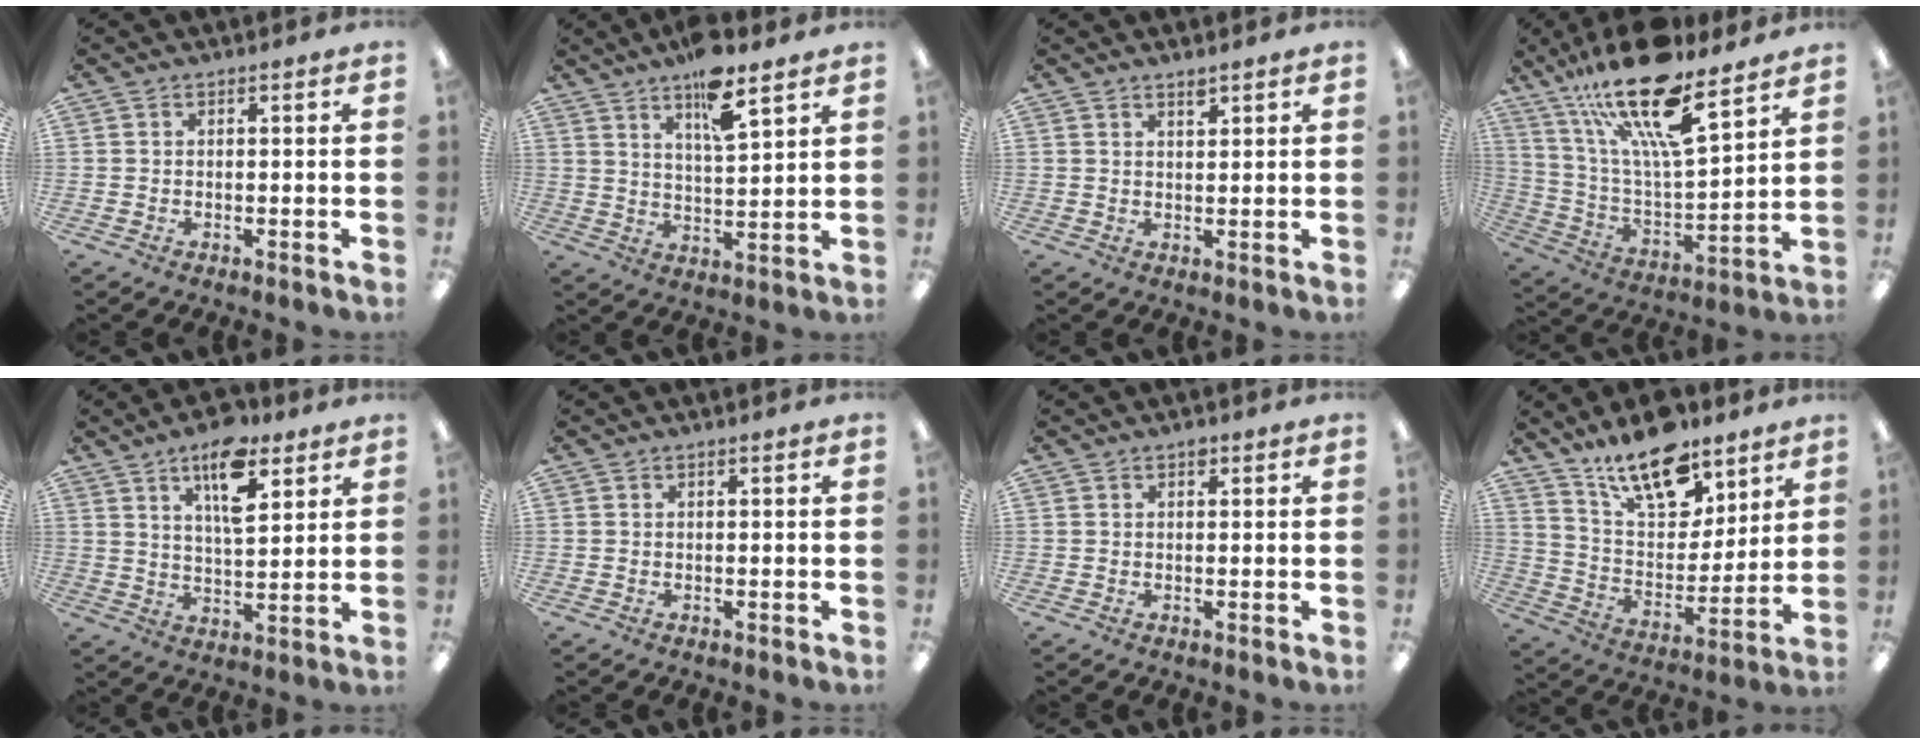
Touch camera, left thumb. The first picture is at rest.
{"total": 10.4, "force": [7.2, 2.8, 7.0], "torque": [-0.106, -0.041, 0.119]}
{"total": 1.9, "force": [1.7, 0.4, 0.7], "torque": [-0.008, -0.006, 0.030]}
{"total": 21.9, "force": [15.3, 6.1, 14.4], "torque": [-0.262, -0.095, 0.257]}
{"total": 12.7, "force": [7.3, 5.5, 8.8], "torque": [-0.128, -0.030, 0.122]}
{"total": 0.0}
{"total": 1.0, "force": [0.6, 0.6, 0.5], "torque": [-0.002, -0.001, 0.009]}
{"total": 17.2, "force": [12.6, 7.7, 8.7], "torque": [-0.149, -0.072, 0.224]}